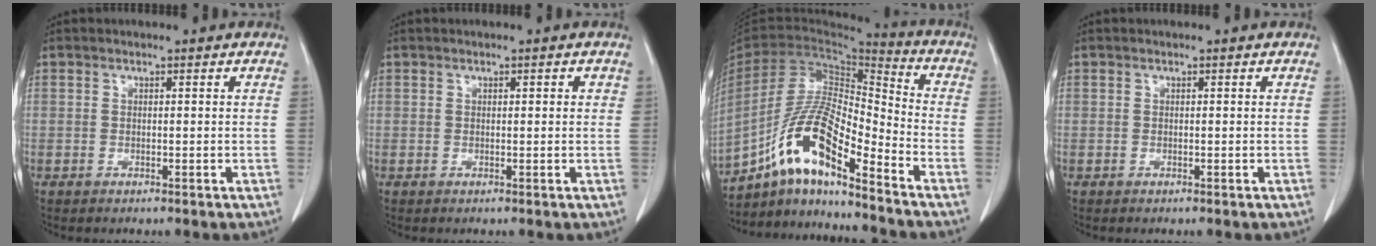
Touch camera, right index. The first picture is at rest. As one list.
[{"total": 1.4, "force": [0.4, 0.7, 1.2], "torque": [-0.026, 0.008, 0.007]}, {"total": 16.4, "force": [-10.3, 3.4, 12.3], "torque": [-0.246, 0.013, -0.186]}, {"total": 0.0}]